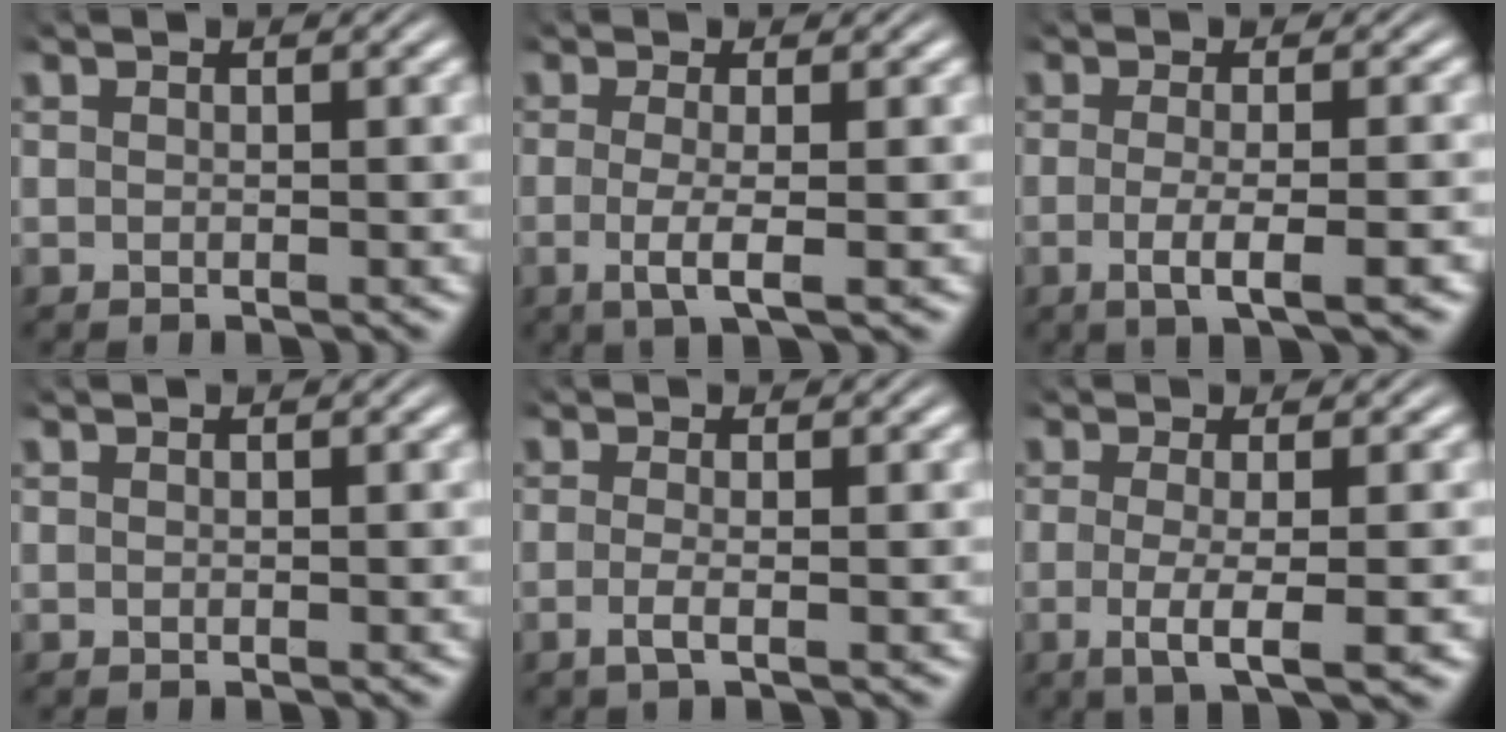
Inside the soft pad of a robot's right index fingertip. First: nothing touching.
{"total": 2.8, "force": [-0.7, 0.2, 2.7], "torque": [-0.061, -0.016, -0.005]}
{"total": 3.5, "force": [-1.5, 0.3, 3.1], "torque": [-0.060, -0.010, -0.020]}
{"total": 0.0}
{"total": 1.6, "force": [-0.9, -0.1, 1.3], "torque": [-0.037, -0.014, -0.013]}
{"total": 3.8, "force": [-1.1, 0.5, 3.6], "torque": [-0.071, -0.018, -0.009]}